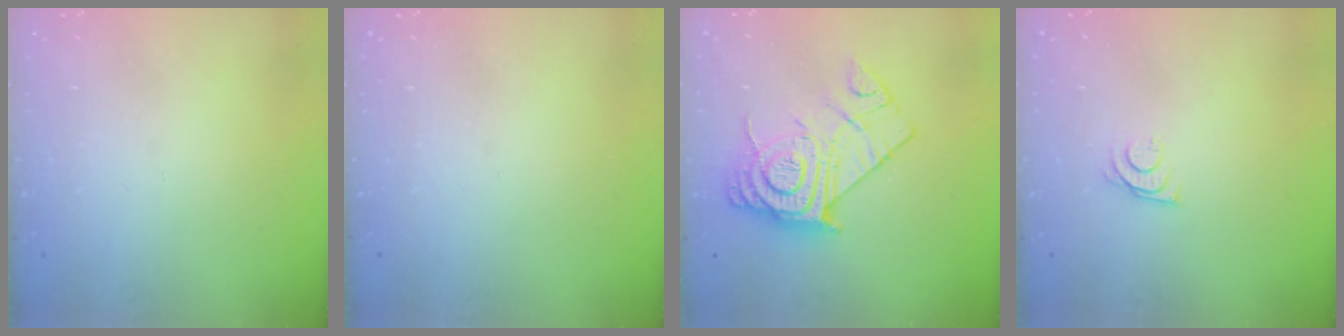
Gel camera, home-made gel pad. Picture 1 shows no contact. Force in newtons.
{"total": 0.0}
{"total": 17.2, "press": 17.1, "slide": 1.3}
{"total": 5.7, "press": 5.7, "slide": 0.5}